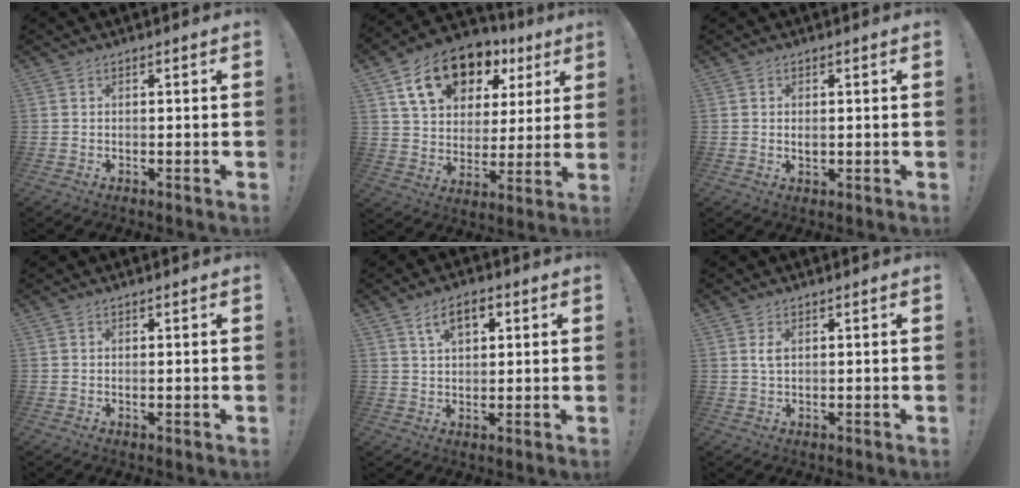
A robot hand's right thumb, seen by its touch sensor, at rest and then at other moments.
{"total": 18.6, "force": [10.1, 12.0, 10.0], "torque": [-0.156, -0.042, 0.188]}
{"total": 1.1, "force": [0.3, 0.7, 0.8], "torque": [-0.015, 0.001, 0.005]}
{"total": 0.7, "force": [0.4, 0.0, 0.6], "torque": [-0.002, -0.004, 0.004]}
{"total": 7.3, "force": [3.1, 4.0, 5.2], "torque": [-0.078, 0.001, 0.054]}
{"total": 2.3, "force": [0.8, 1.0, 1.9], "torque": [-0.032, -0.001, 0.013]}